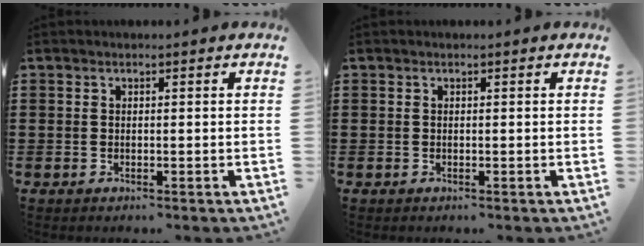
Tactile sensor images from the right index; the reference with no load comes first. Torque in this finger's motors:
{"motor_torque": [-0.20, 0.11, 0.00, -0.01]}